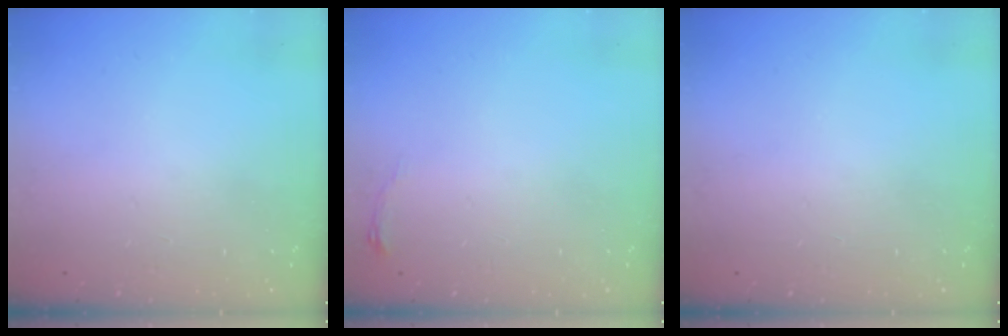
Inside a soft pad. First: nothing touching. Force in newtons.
{"total": 3.6, "press": 3.6, "slide": 0.5}
{"total": 0.0}